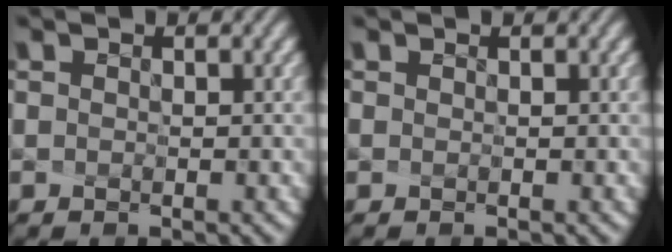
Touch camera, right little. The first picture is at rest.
{"total": 0.0}